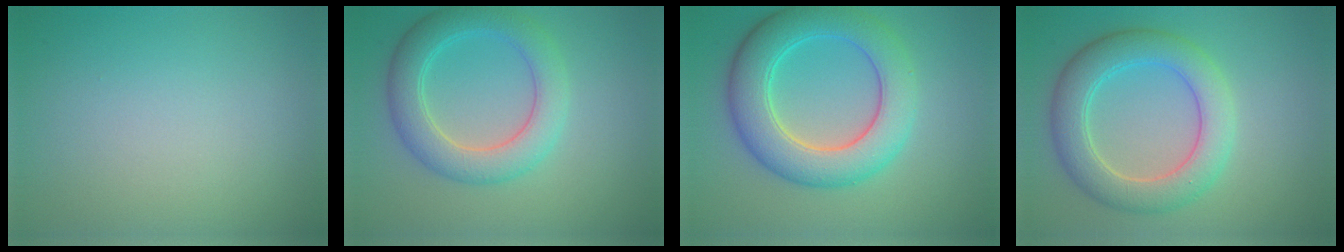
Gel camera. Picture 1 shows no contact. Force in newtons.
{"total": 4.8, "press": 4.8, "slide": 0.3}
{"total": 6.9, "press": 6.9, "slide": 0.2}
{"total": 5.6, "press": 5.6, "slide": 0.4}